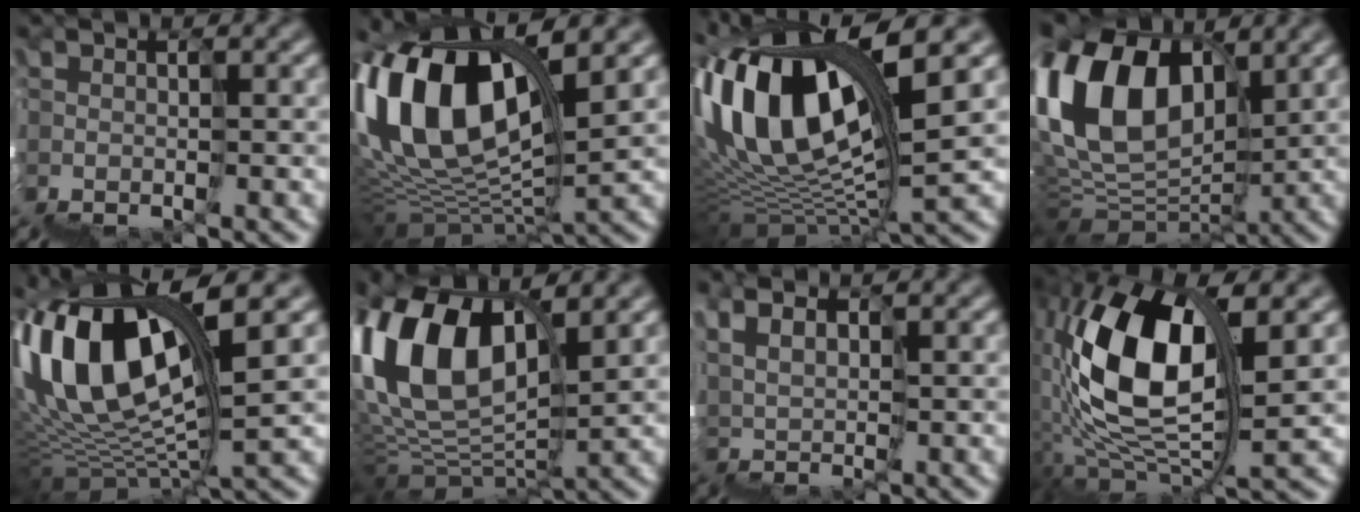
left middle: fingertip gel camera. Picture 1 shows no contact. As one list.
[{"total": 11.0, "force": [7.7, 4.1, 6.8], "torque": [-0.146, 0.048, 0.126]}, {"total": 11.4, "force": [6.6, 2.7, 9.0], "torque": [-0.210, 0.038, 0.125]}, {"total": 10.0, "force": [6.8, 5.2, 5.2], "torque": [-0.117, 0.054, 0.111]}, {"total": 9.1, "force": [5.8, 2.0, 6.7], "torque": [-0.153, 0.032, 0.104]}, {"total": 9.4, "force": [6.4, 3.6, 5.8], "torque": [-0.131, 0.046, 0.104]}, {"total": 4.7, "force": [4.4, -0.7, -1.4], "torque": [0.008, 0.030, 0.080]}, {"total": 9.1, "force": [4.7, 2.7, 7.3], "torque": [-0.151, 0.041, 0.072]}]